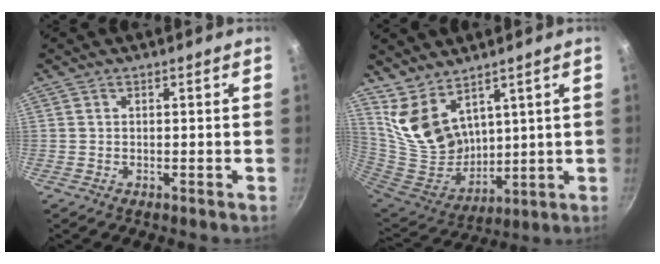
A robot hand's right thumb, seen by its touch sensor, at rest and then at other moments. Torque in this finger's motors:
{"motor_torque": [-1.40, 1.70, 0.42, 0.21, 0.09]}